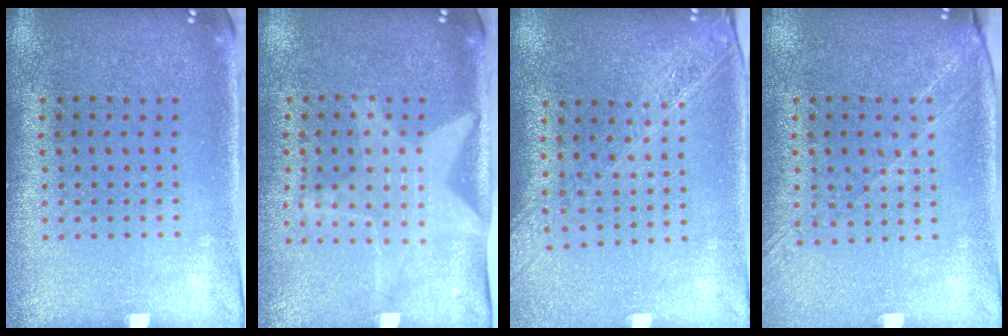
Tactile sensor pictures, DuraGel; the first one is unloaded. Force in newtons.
{"total": 1.8, "press": 1.5, "slide": 1.1}
{"total": 2.1, "press": 1.8, "slide": 1.0}
{"total": 1.3, "press": 1.2, "slide": 0.5}